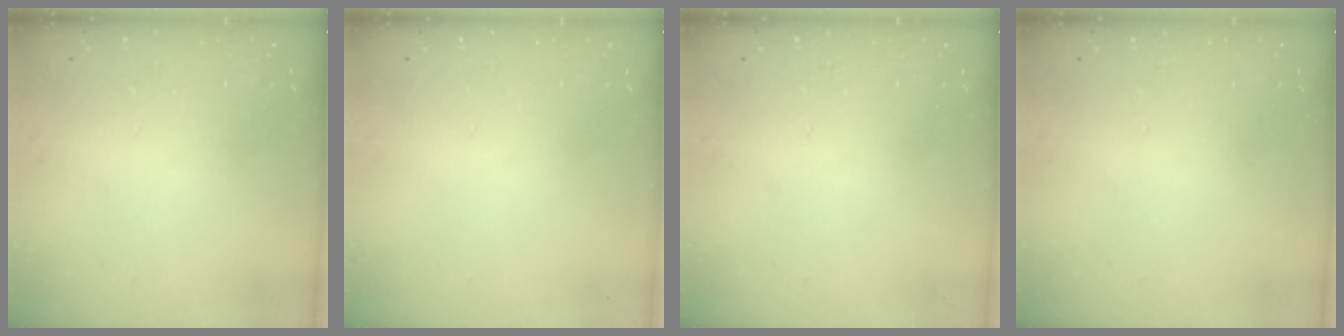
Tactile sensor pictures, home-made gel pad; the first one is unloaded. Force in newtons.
{"total": 0.0}
{"total": 0.0}
{"total": 0.0}